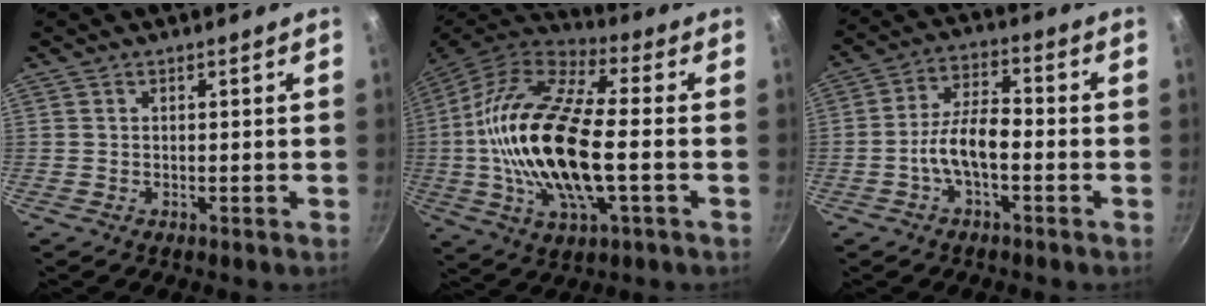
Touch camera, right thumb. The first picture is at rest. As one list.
[{"total": 23.5, "force": [-1.9, 9.5, 21.4], "torque": [-0.425, 0.020, -0.051]}, {"total": 8.1, "force": [-2.5, 3.6, 6.8], "torque": [-0.117, 0.036, -0.053]}]